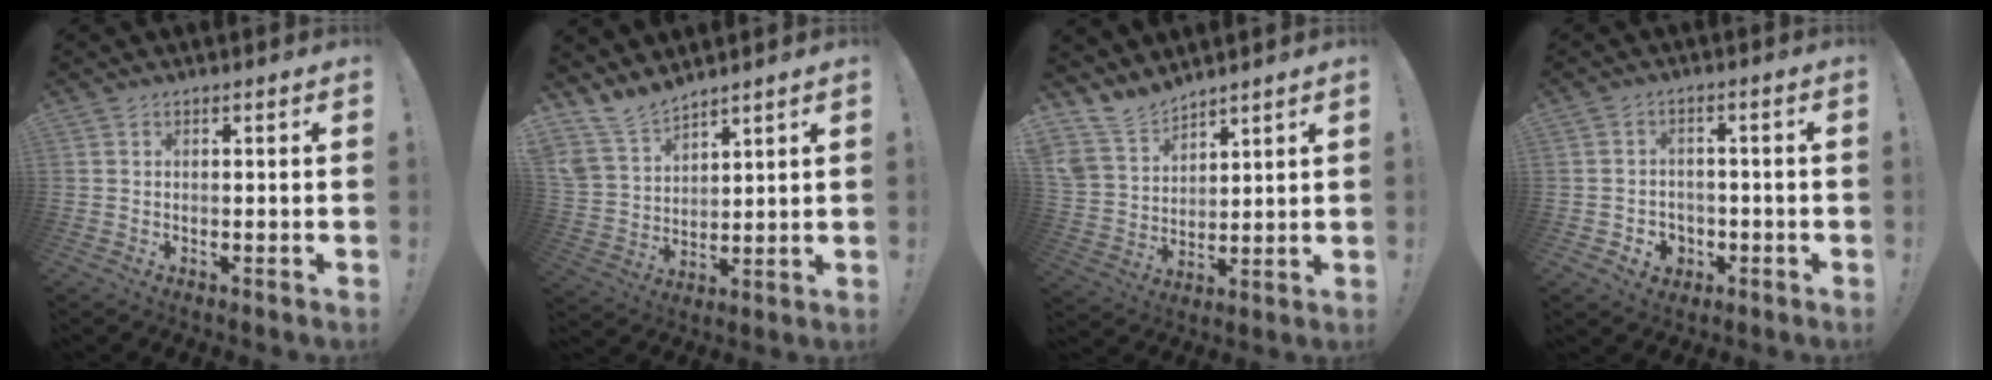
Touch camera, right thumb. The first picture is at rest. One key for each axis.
{"total": 10.3, "fx": 9.2, "fy": 4.1, "fz": 2.3, "tx": -0.073, "ty": -0.062, "tz": 0.184}
{"total": 11.2, "fx": 9.7, "fy": 5.0, "fz": 2.5, "tx": -0.072, "ty": -0.069, "tz": 0.192}
{"total": 4.3, "fx": -0.8, "fy": 4.0, "fz": 1.3, "tx": -0.017, "ty": 0.005, "tz": -0.010}